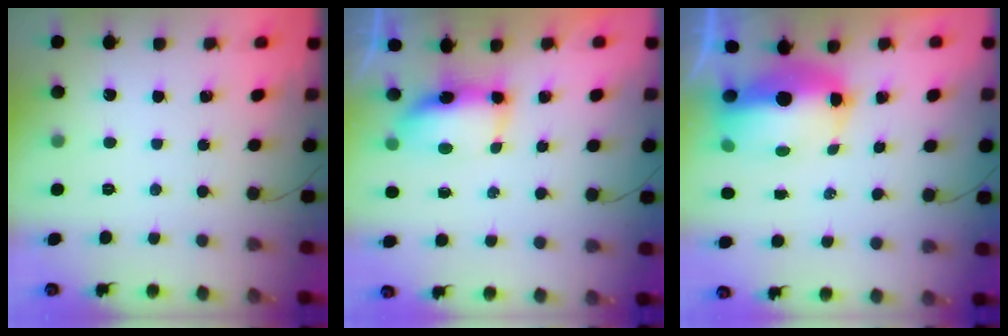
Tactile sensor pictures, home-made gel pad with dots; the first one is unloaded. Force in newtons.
{"total": 8.1, "press": 7.5, "slide": 2.9}
{"total": 11.2, "press": 11.0, "slide": 1.9}